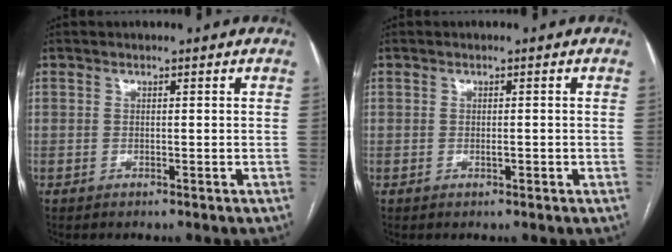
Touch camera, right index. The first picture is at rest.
{"total": 1.0, "force": [-0.2, 0.4, 0.9], "torque": [-0.014, 0.000, -0.003]}